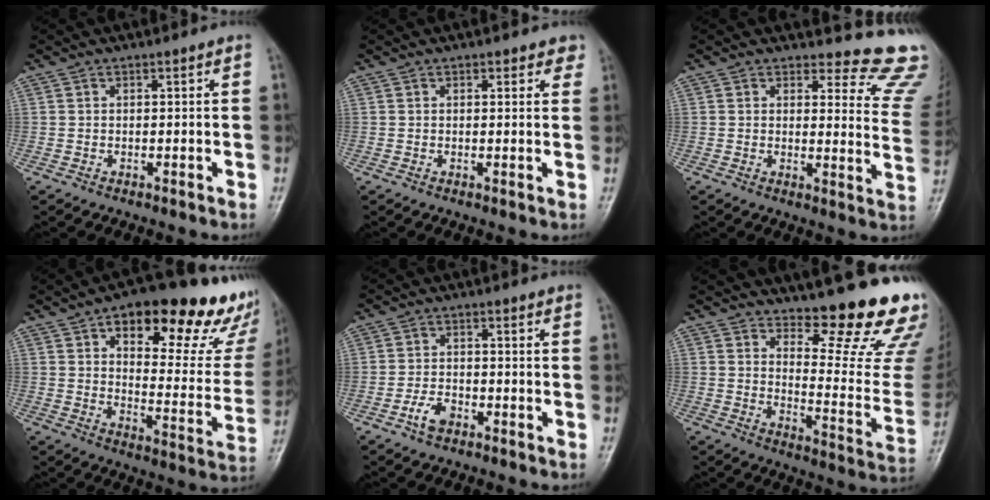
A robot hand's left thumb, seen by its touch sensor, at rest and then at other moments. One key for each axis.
{"total": 2.5, "fx": 1.6, "fy": 1.4, "fz": 1.2, "tx": 0.011, "ty": -0.005, "tz": 0.014}
{"total": 13.5, "fx": 12.8, "fy": 3.8, "fz": 1.9, "tx": 0.028, "ty": -0.141, "tz": 0.105}
{"total": 27.6, "fx": 15.5, "fy": 11.5, "fz": 19.7, "tx": -0.213, "ty": -0.039, "tz": 0.208}
{"total": 3.8, "fx": -2.2, "fy": 2.2, "fz": 2.2, "tx": -0.038, "ty": 0.016, "tz": -0.042}
{"total": 16.6, "fx": 14.6, "fy": 2.8, "fz": 7.5, "tx": -0.060, "ty": -0.171, "tz": 0.188}